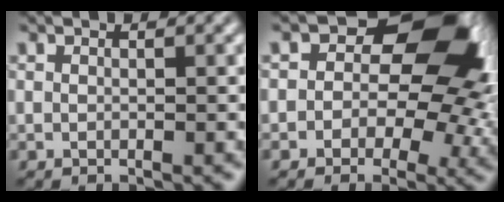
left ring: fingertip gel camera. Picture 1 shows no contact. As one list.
[{"total": 12.7, "force": [2.2, 8.2, 9.4], "torque": [-0.098, 0.008, 0.028]}]